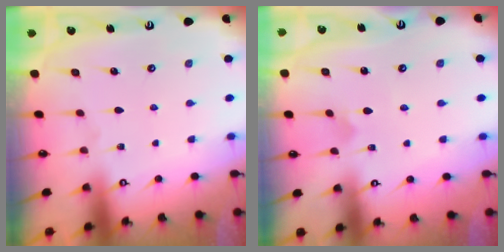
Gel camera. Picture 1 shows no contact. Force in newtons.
{"total": 2.0, "press": 2.0, "slide": 0.1}